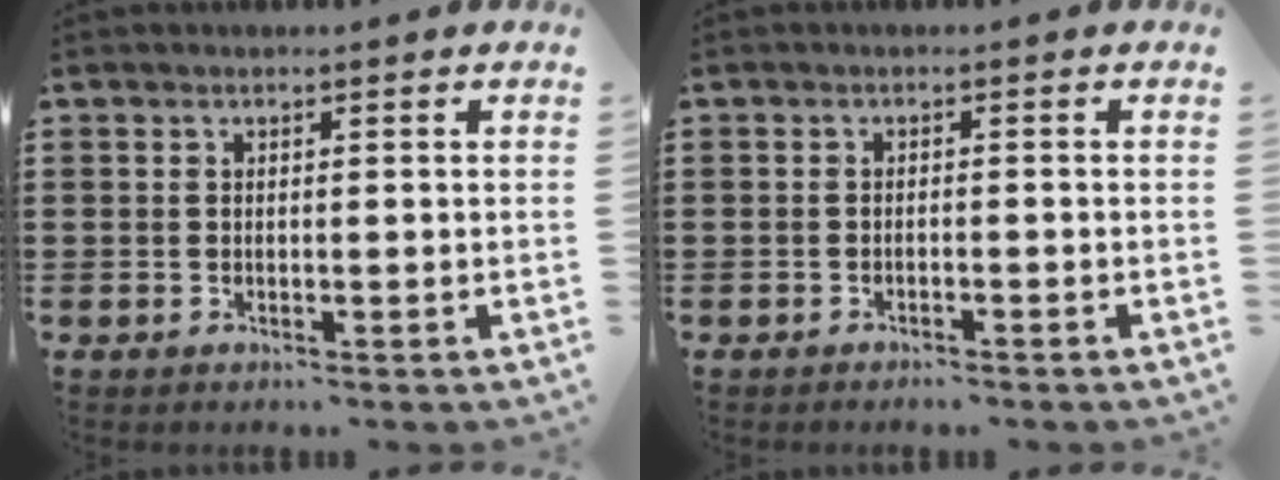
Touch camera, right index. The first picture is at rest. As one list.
[{"total": 1.1, "force": [-1.1, -0.1, 0.3], "torque": [-0.007, 0.000, -0.021]}]